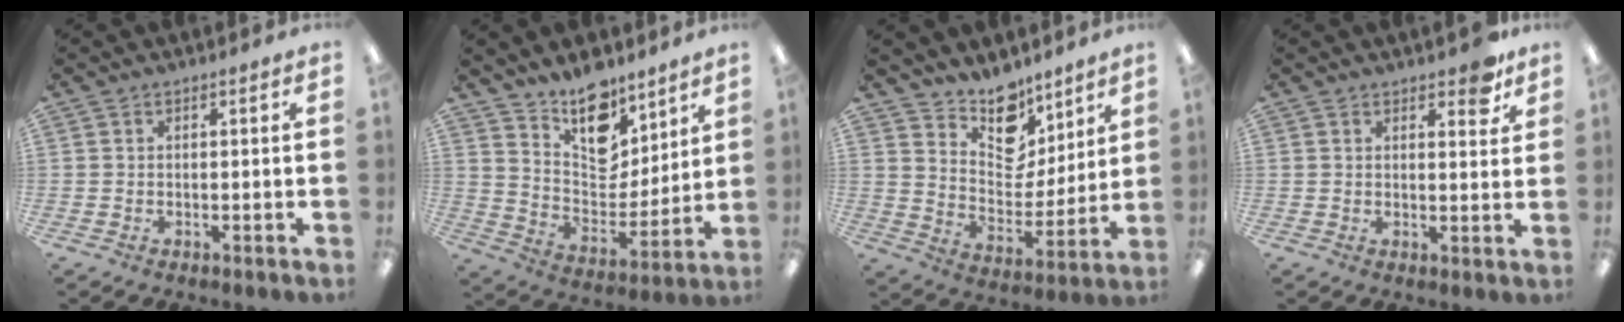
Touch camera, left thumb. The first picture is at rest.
{"total": 14.7, "force": [11.4, 7.5, 5.4], "torque": [-0.087, -0.084, 0.213]}
{"total": 12.7, "force": [10.4, 6.6, 3.3], "torque": [-0.059, -0.086, 0.197]}
{"total": 5.2, "force": [3.8, 2.2, 2.8], "torque": [-0.025, -0.019, 0.061]}